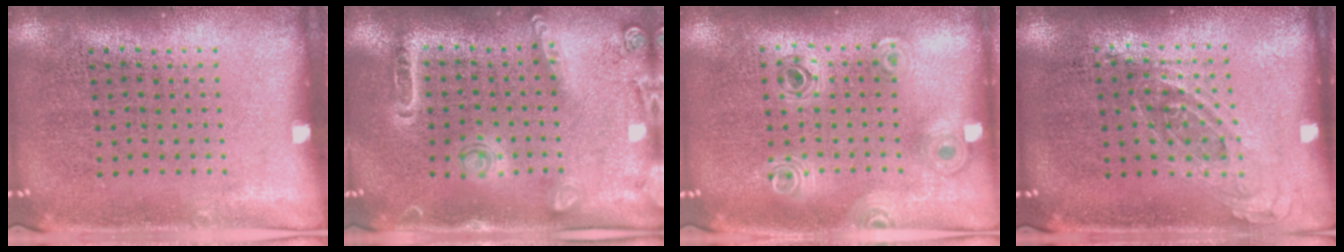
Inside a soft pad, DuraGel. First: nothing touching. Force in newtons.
{"total": 1.7, "press": 1.5, "slide": 0.8}
{"total": 0.9, "press": 0.9, "slide": 0.1}
{"total": 0.8, "press": 0.7, "slide": 0.4}